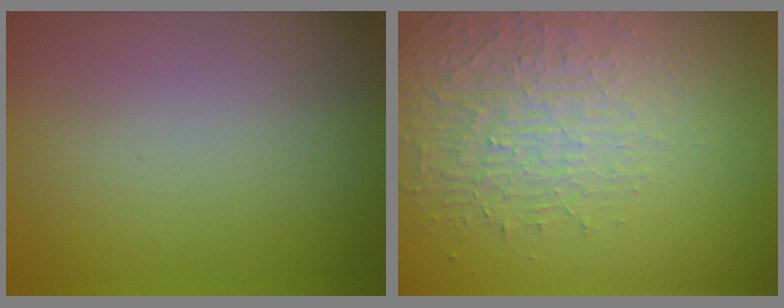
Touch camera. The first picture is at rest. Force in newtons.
{"total": 4.5, "press": 3.1, "slide": 3.4}